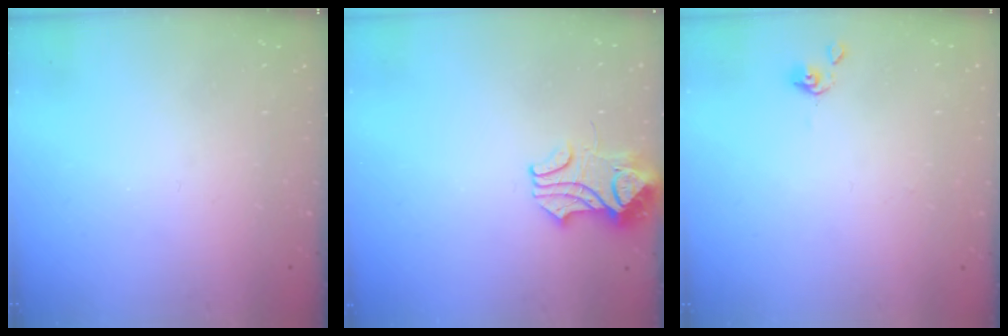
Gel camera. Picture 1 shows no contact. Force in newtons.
{"total": 3.2, "press": 3.1, "slide": 0.6}
{"total": 0.0}